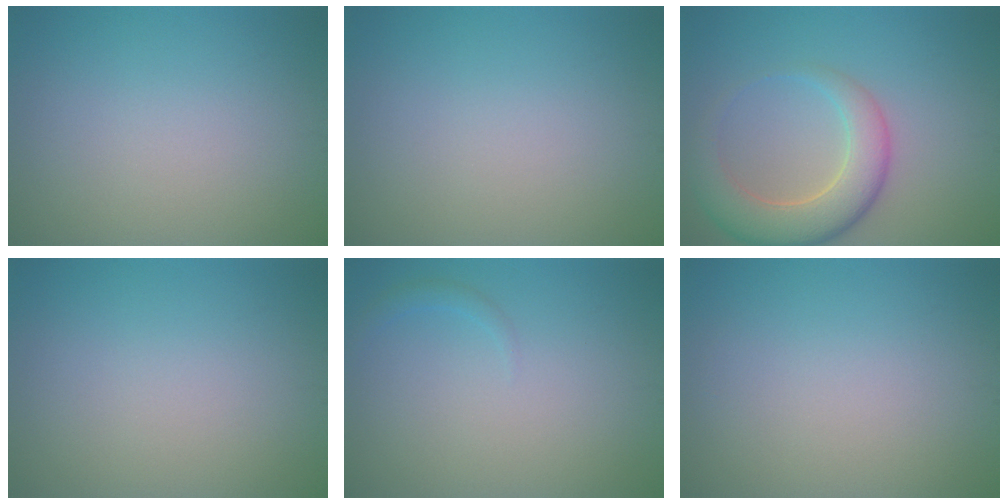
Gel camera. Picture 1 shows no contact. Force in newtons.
{"total": 0.0}
{"total": 5.9, "press": 5.9, "slide": 0.6}
{"total": 0.0}
{"total": 0.9, "press": 0.9, "slide": 0.1}
{"total": 0.0}